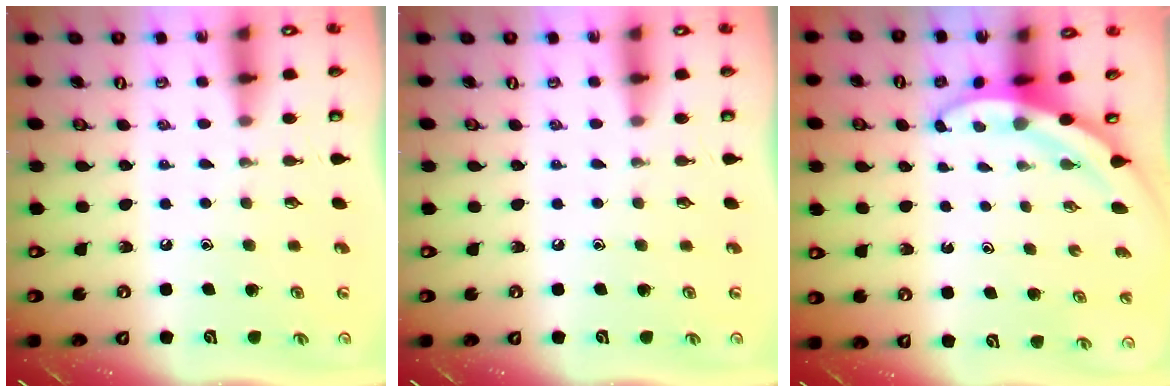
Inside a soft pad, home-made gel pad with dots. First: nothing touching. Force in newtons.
{"total": 0.0}
{"total": 3.6, "press": 3.6, "slide": 0.1}